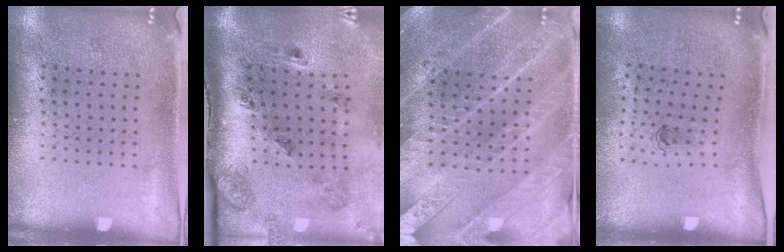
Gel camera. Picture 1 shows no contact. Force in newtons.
{"total": 2.9, "press": 1.8, "slide": 2.2}
{"total": 3.6, "press": 3.3, "slide": 1.4}
{"total": 0.6, "press": 0.3, "slide": 0.5}